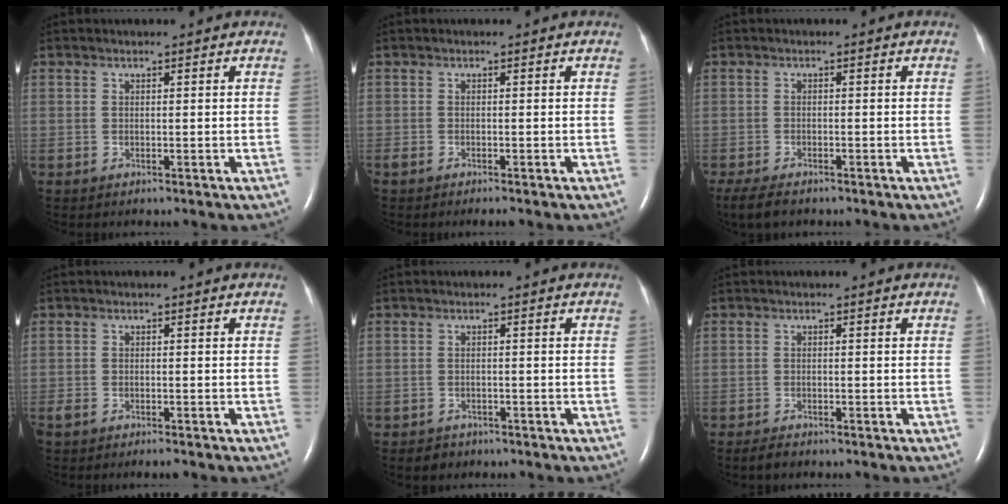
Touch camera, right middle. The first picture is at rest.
{"total": 1.7, "force": [-1.3, 0.4, 1.0], "torque": [-0.022, -0.005, -0.020]}
{"total": 4.9, "force": [-3.8, 1.6, 2.6], "torque": [-0.048, -0.012, -0.060]}
{"total": 2.9, "force": [-2.2, 0.9, 1.6], "torque": [-0.035, -0.008, -0.035]}
{"total": 1.8, "force": [-1.3, 1.3, 0.0], "torque": [-0.007, 0.005, -0.018]}
{"total": 1.5, "force": [-1.2, 0.4, 0.6], "torque": [-0.018, -0.003, -0.020]}